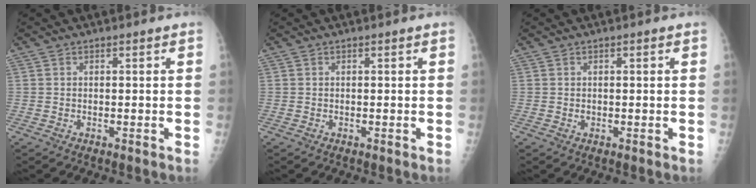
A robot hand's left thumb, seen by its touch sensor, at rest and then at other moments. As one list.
[{"total": 0.0}, {"total": 0.7, "force": [0.1, 0.5, 0.5], "torque": [-0.003, 0.001, 0.003]}]